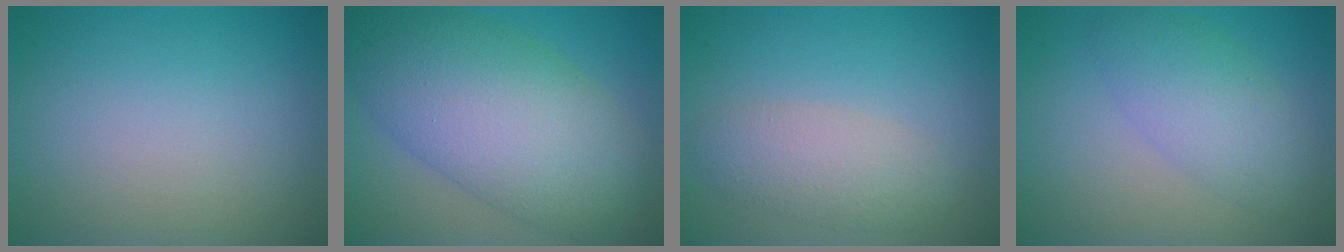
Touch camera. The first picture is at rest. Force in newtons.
{"total": 11.4, "press": 11.4, "slide": 0.1}
{"total": 3.2, "press": 3.2, "slide": 0.2}
{"total": 4.1, "press": 4.1, "slide": 0.1}